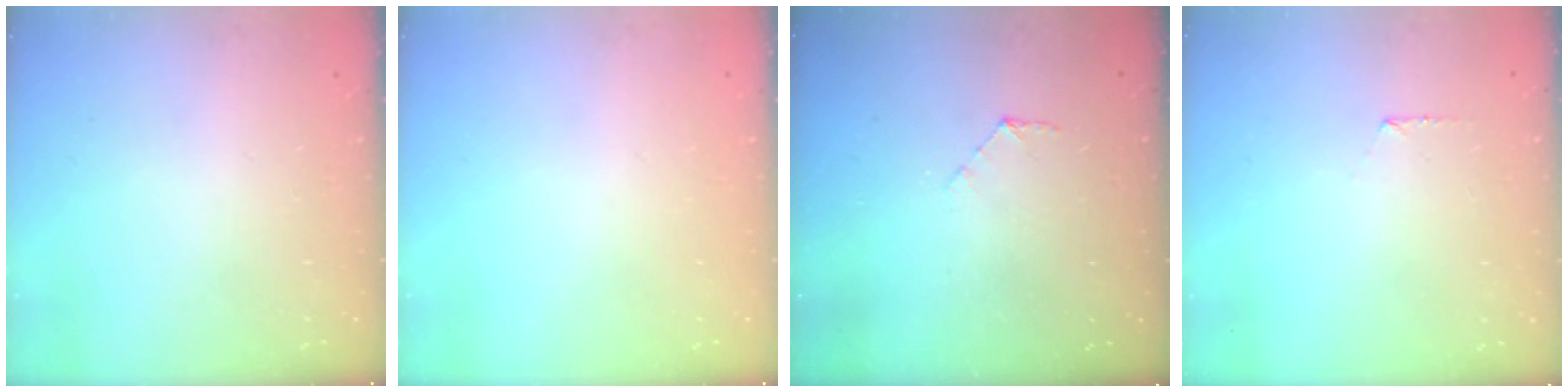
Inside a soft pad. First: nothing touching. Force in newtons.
{"total": 0.0}
{"total": 4.4, "press": 4.4, "slide": 0.4}
{"total": 5.1, "press": 5.0, "slide": 0.5}